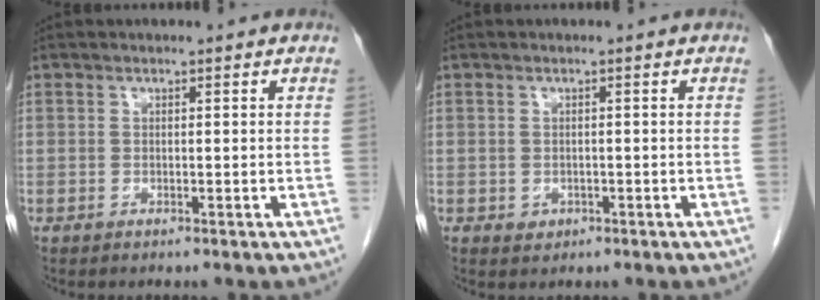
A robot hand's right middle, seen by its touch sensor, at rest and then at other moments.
{"total": 1.3, "force": [-0.4, 1.1, 0.4], "torque": [-0.008, 0.003, 0.001]}